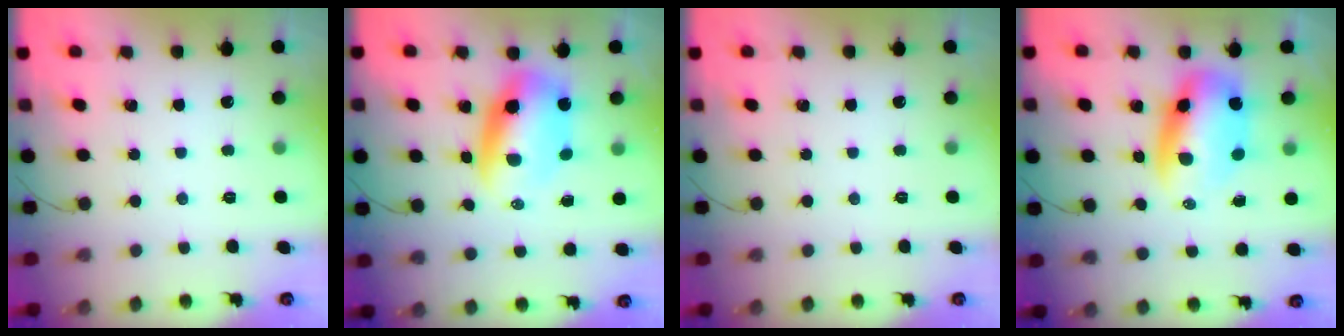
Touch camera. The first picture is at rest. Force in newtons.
{"total": 10.8, "press": 10.4, "slide": 2.7}
{"total": 0.0}
{"total": 9.7, "press": 9.4, "slide": 2.4}